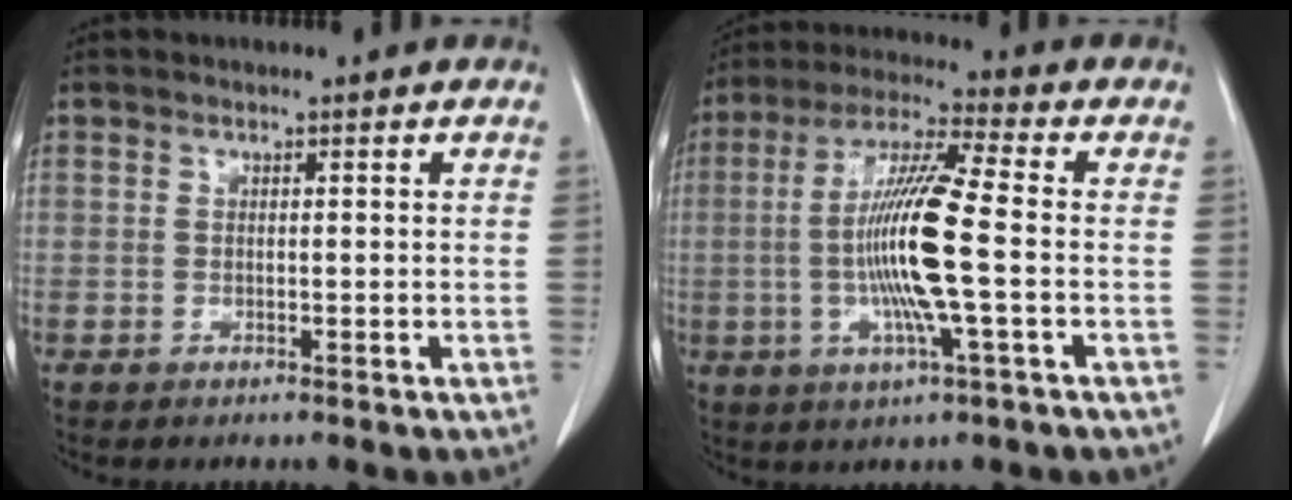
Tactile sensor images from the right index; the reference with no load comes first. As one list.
[{"total": 13.3, "force": [-1.5, 0.1, 13.2], "torque": [-0.262, -0.002, -0.036]}]